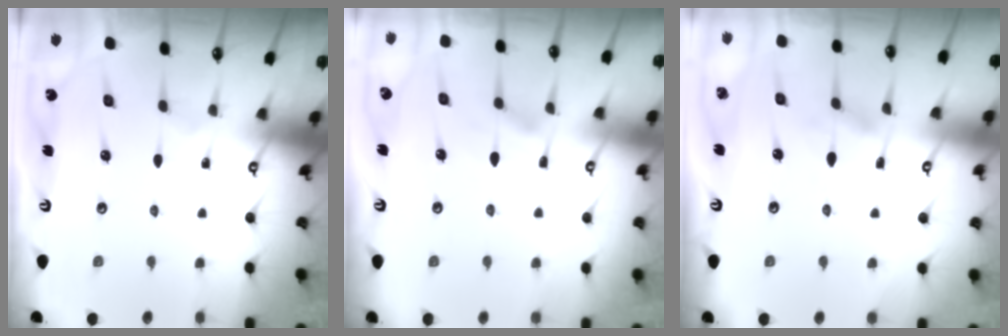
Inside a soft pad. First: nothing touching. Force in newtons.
{"total": 1.4, "press": 0.7, "slide": 1.2}
{"total": 2.6, "press": 2.3, "slide": 1.0}